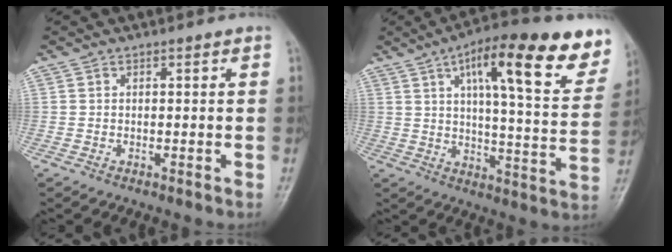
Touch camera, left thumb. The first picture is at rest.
{"total": 22.0, "force": [11.8, 6.3, 17.5], "torque": [-0.214, -0.027, 0.168]}